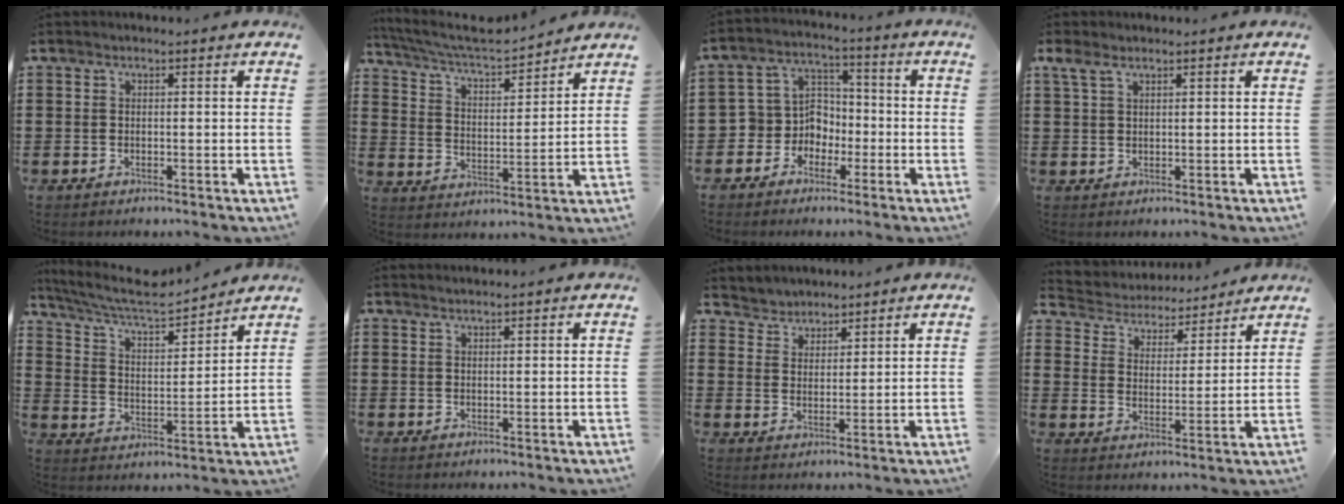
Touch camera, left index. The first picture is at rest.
{"total": 5.8, "force": [5.2, 0.7, 2.4], "torque": [-0.070, -0.033, 0.085]}
{"total": 5.8, "force": [-2.2, 5.3, 0.7], "torque": [-0.050, -0.001, -0.049]}
{"total": 2.4, "force": [1.3, 1.1, 1.7], "torque": [-0.039, 0.005, 0.023]}
{"total": 7.4, "force": [6.5, 1.2, 3.2], "torque": [-0.089, -0.036, 0.111]}
{"total": 0.7, "force": [0.7, -0.2, 0.1], "torque": [-0.003, -0.003, 0.014]}
{"total": 3.2, "force": [2.9, 1.2, -0.7], "torque": [-0.001, -0.006, 0.053]}
{"total": 4.2, "force": [4.2, 0.6, 0.1], "torque": [-0.029, -0.032, 0.067]}